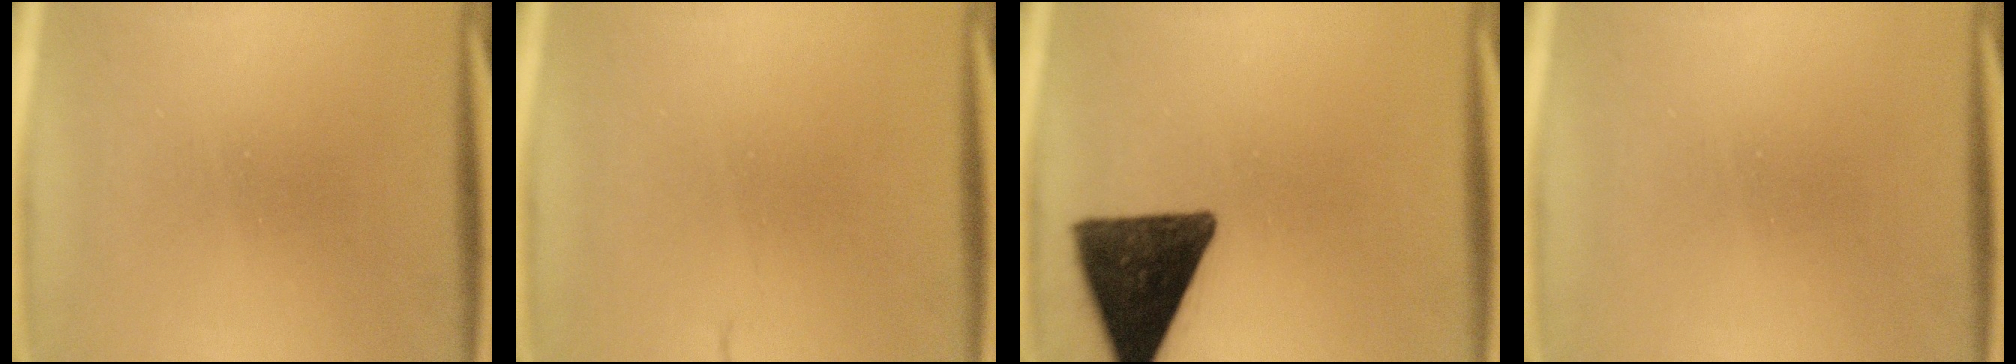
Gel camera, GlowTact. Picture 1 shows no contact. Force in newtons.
{"total": 1.6}
{"total": 14.8}
{"total": 0.0}